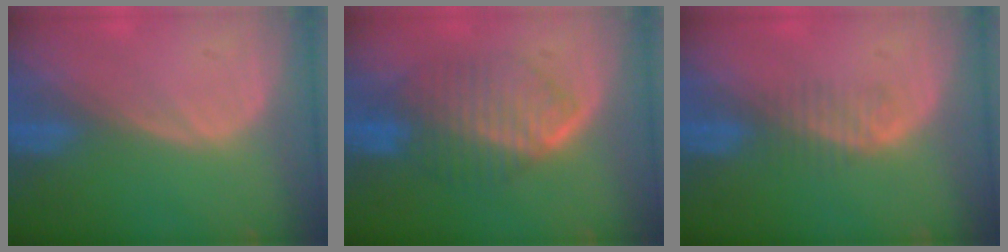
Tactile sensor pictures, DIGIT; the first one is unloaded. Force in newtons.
{"total": 7.2, "press": 7.2, "slide": 0.4}
{"total": 2.2, "press": 2.0, "slide": 0.9}